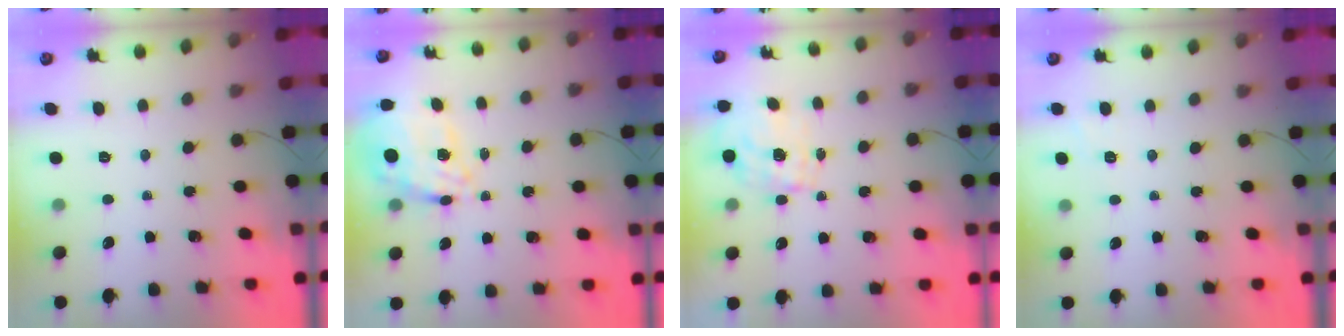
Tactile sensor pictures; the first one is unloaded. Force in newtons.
{"total": 13.2, "press": 12.5, "slide": 4.5}
{"total": 1.6, "press": 1.4, "slide": 0.8}
{"total": 1.6, "press": 0.2, "slide": 1.6}